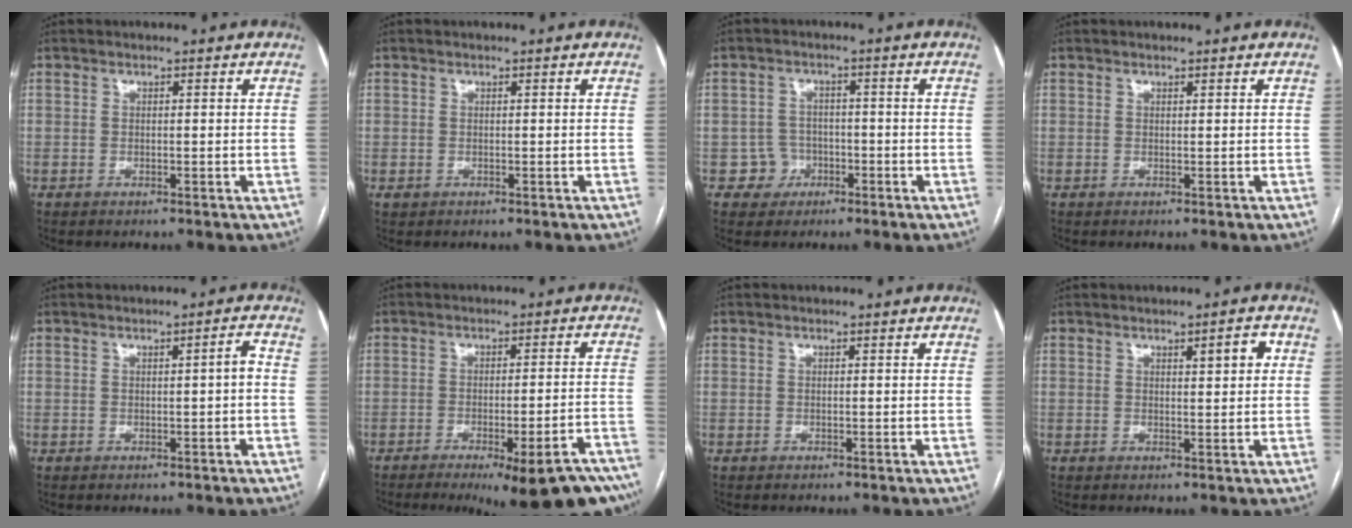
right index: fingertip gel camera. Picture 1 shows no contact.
{"total": 0.7, "force": [-0.1, 0.6, 0.1], "torque": [0.000, 0.003, -0.002]}
{"total": 3.8, "force": [-1.5, 3.5, -0.2], "torque": [0.016, 0.015, -0.023]}
{"total": 0.0}
{"total": 1.6, "force": [-0.1, 0.1, 1.6], "torque": [-0.020, 0.004, 0.000]}
{"total": 18.3, "force": [-14.4, 2.2, 11.1], "torque": [-0.073, 0.001, -0.177]}
{"total": 0.0}
{"total": 2.9, "force": [1.1, 0.6, 2.7], "torque": [-0.036, 0.001, 0.016]}